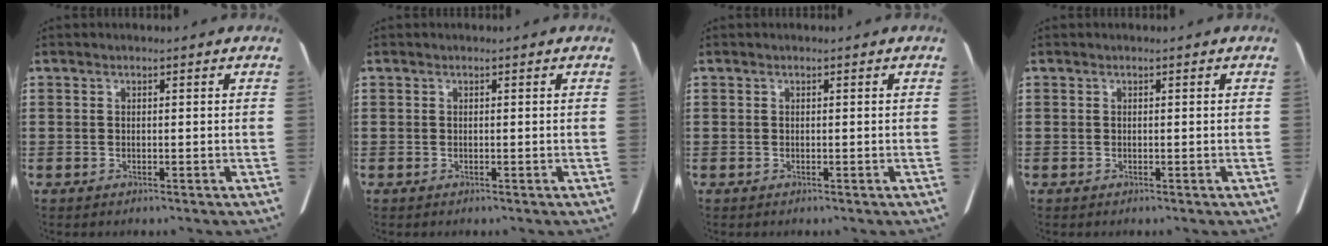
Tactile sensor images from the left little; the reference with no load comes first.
{"total": 0.0}
{"total": 0.0}
{"total": 0.0}